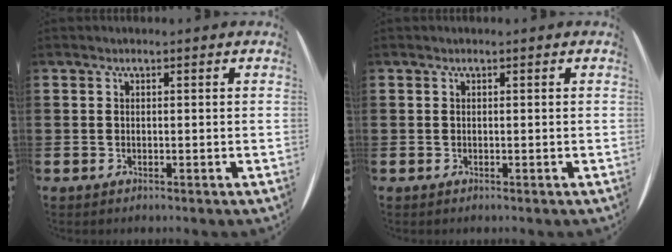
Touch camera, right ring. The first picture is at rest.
{"total": 0.0}